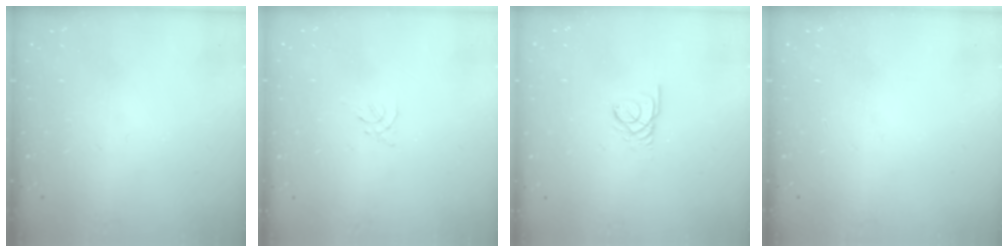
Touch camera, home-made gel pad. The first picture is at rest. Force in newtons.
{"total": 0.0}
{"total": 2.4, "press": 2.4, "slide": 0.3}
{"total": 0.0}